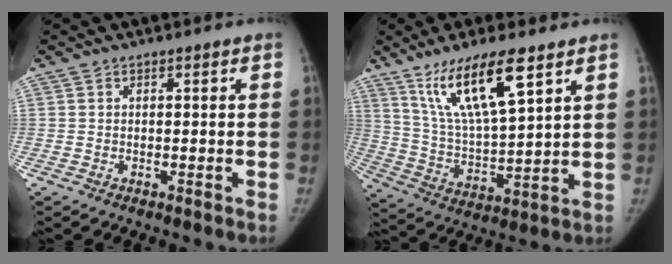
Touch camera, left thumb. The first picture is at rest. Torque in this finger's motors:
{"motor_torque": [0.22, 0.22, 1.69, -1.08, 0.18]}